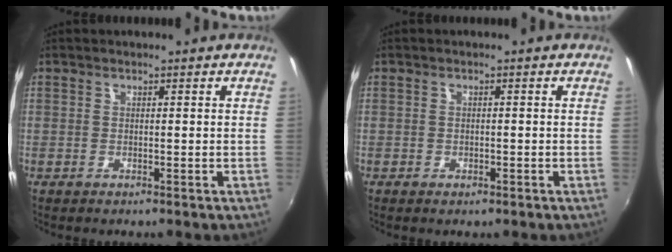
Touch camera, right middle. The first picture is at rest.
{"total": 1.3, "force": [-0.7, 1.0, 0.6], "torque": [-0.010, -0.003, -0.010]}